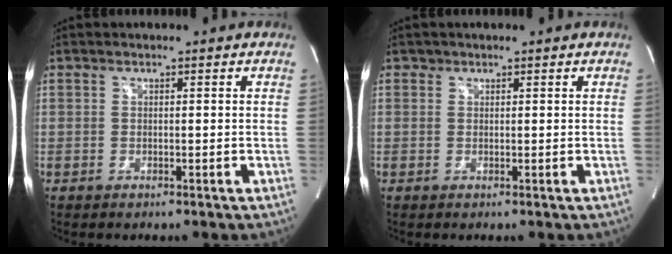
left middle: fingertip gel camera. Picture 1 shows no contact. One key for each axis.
{"total": 0.6, "fx": 0.5, "fy": 0.3, "fz": 0.0, "tx": 0.001, "ty": -0.003, "tz": 0.007}